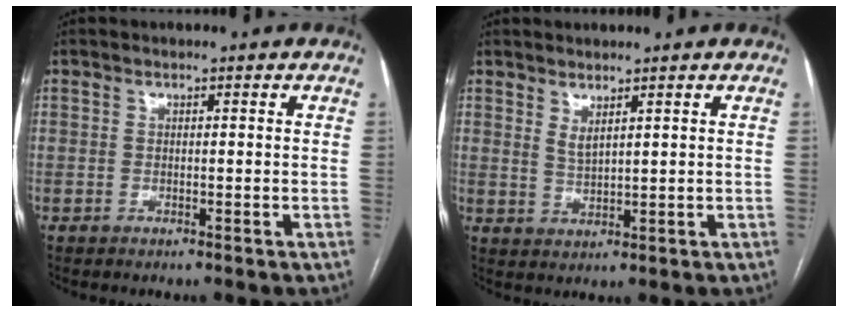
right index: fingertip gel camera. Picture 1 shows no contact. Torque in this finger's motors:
{"motor_torque": [0.24, 0.15, -0.01, 0.00]}